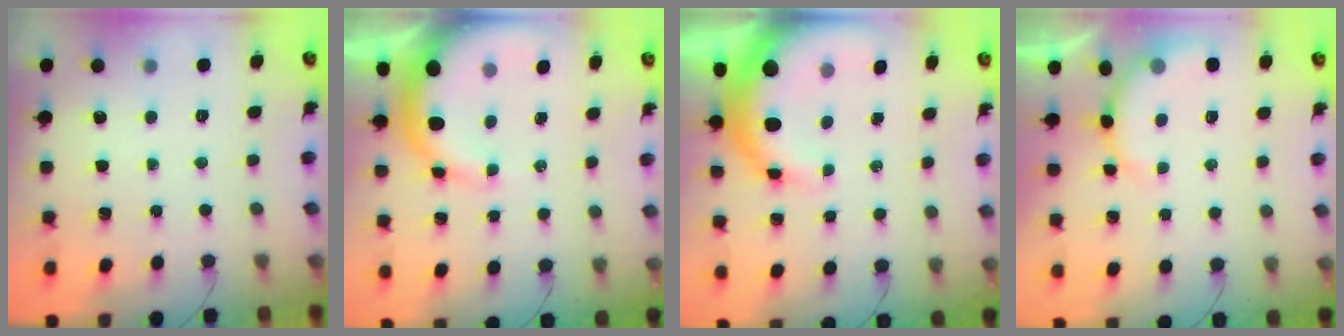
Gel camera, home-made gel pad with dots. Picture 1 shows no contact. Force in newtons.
{"total": 11.9, "press": 11.7, "slide": 2.3}
{"total": 10.4, "press": 10.2, "slide": 1.7}
{"total": 7.4, "press": 7.3, "slide": 1.3}